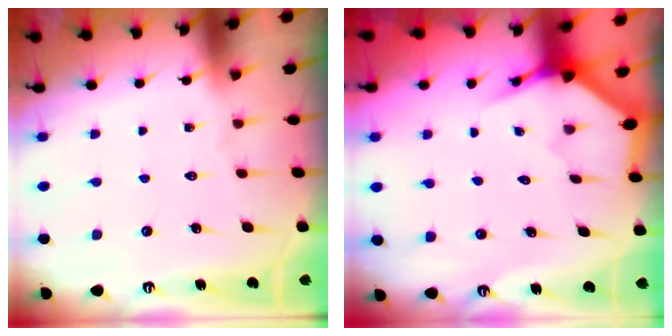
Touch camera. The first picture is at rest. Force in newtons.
{"total": 3.6, "press": 3.6, "slide": 0.1}